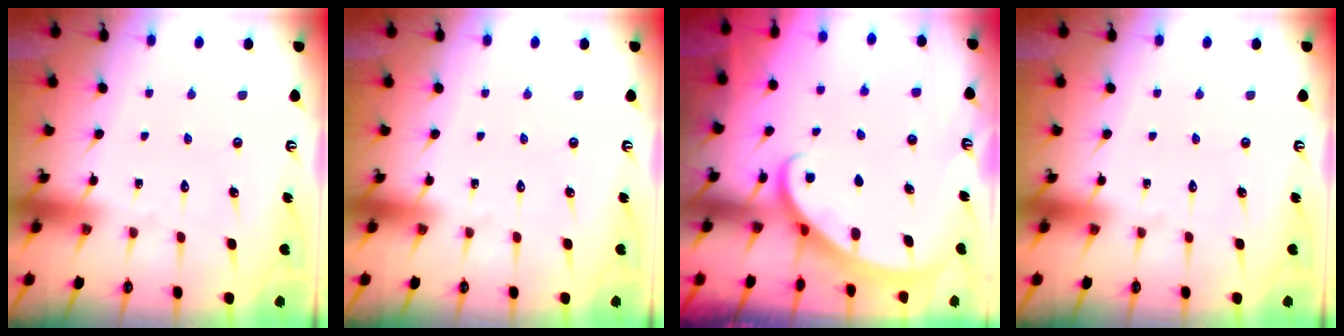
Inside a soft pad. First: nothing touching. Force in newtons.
{"total": 0.0}
{"total": 2.2, "press": 2.2, "slide": 0.2}
{"total": 0.0}